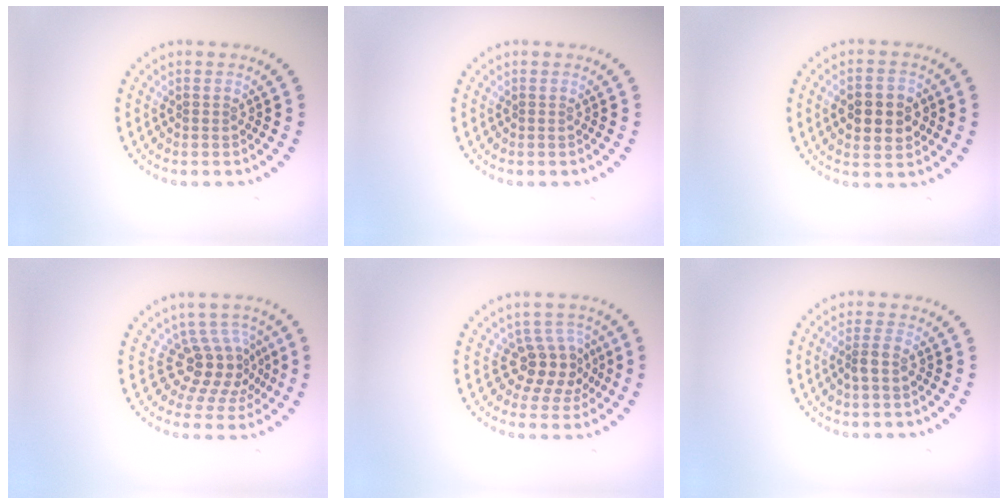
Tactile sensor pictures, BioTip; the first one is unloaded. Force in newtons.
{"total": 0.0}
{"total": 4.9, "press": 4.9, "slide": 0.3}
{"total": 4.0, "press": 2.8, "slide": 2.9}
{"total": 3.4, "press": 2.7, "slide": 2.0}
{"total": 1.4, "press": 1.1, "slide": 0.9}